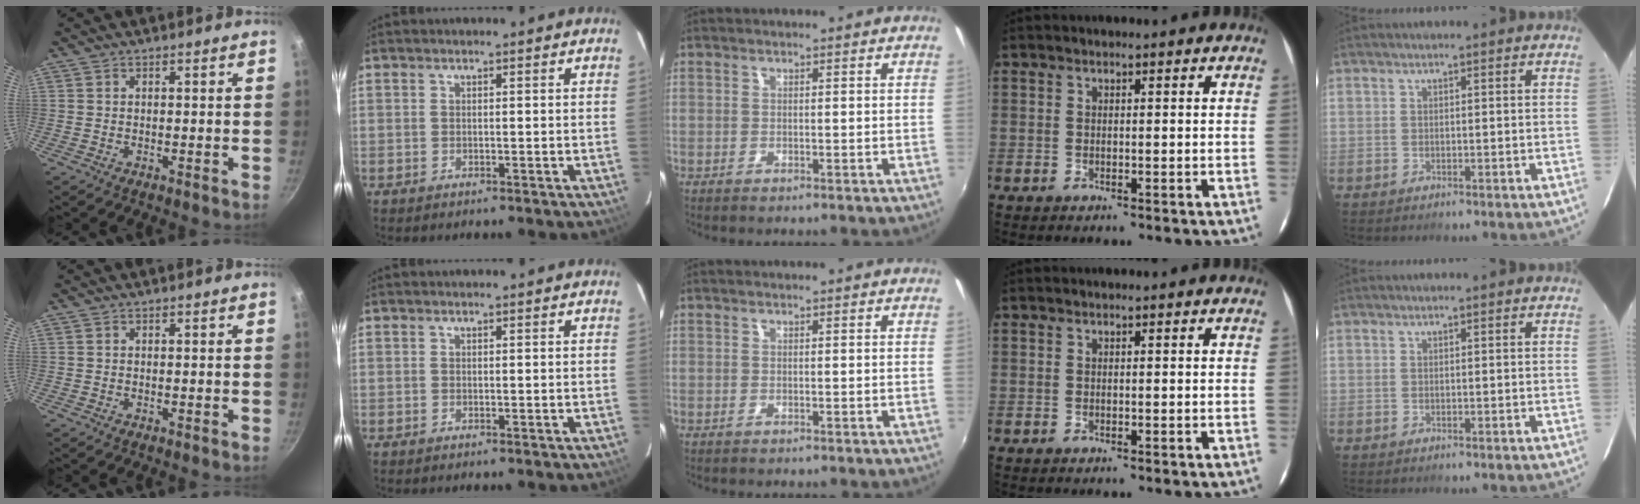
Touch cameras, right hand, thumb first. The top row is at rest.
{}